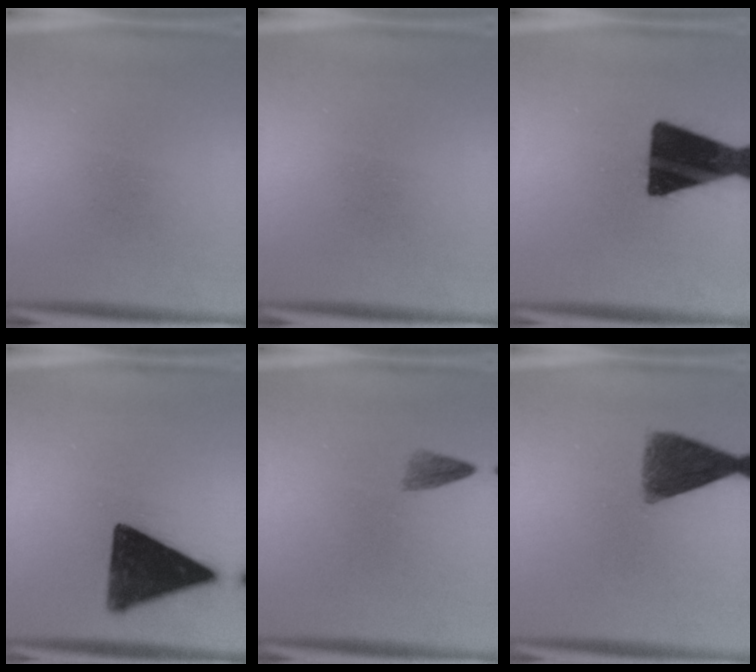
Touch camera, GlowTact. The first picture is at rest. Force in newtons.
{"total": 0.0}
{"total": 19.4}
{"total": 15.5}
{"total": 1.7}
{"total": 9.0}